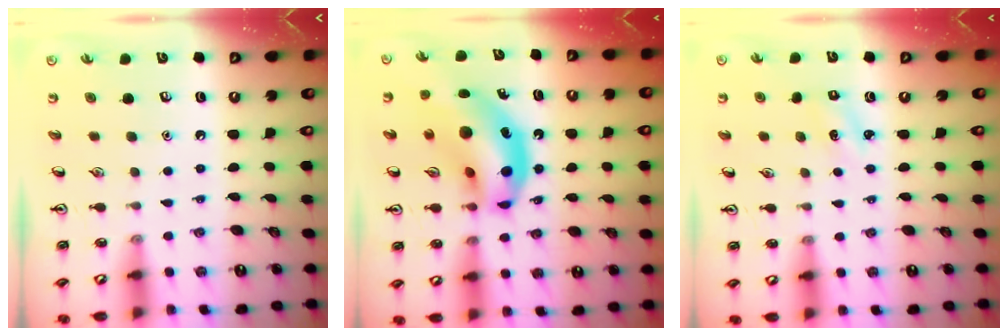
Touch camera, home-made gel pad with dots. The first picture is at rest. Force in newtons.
{"total": 17.5, "press": 16.7, "slide": 5.0}
{"total": 1.3, "press": 1.2, "slide": 0.5}